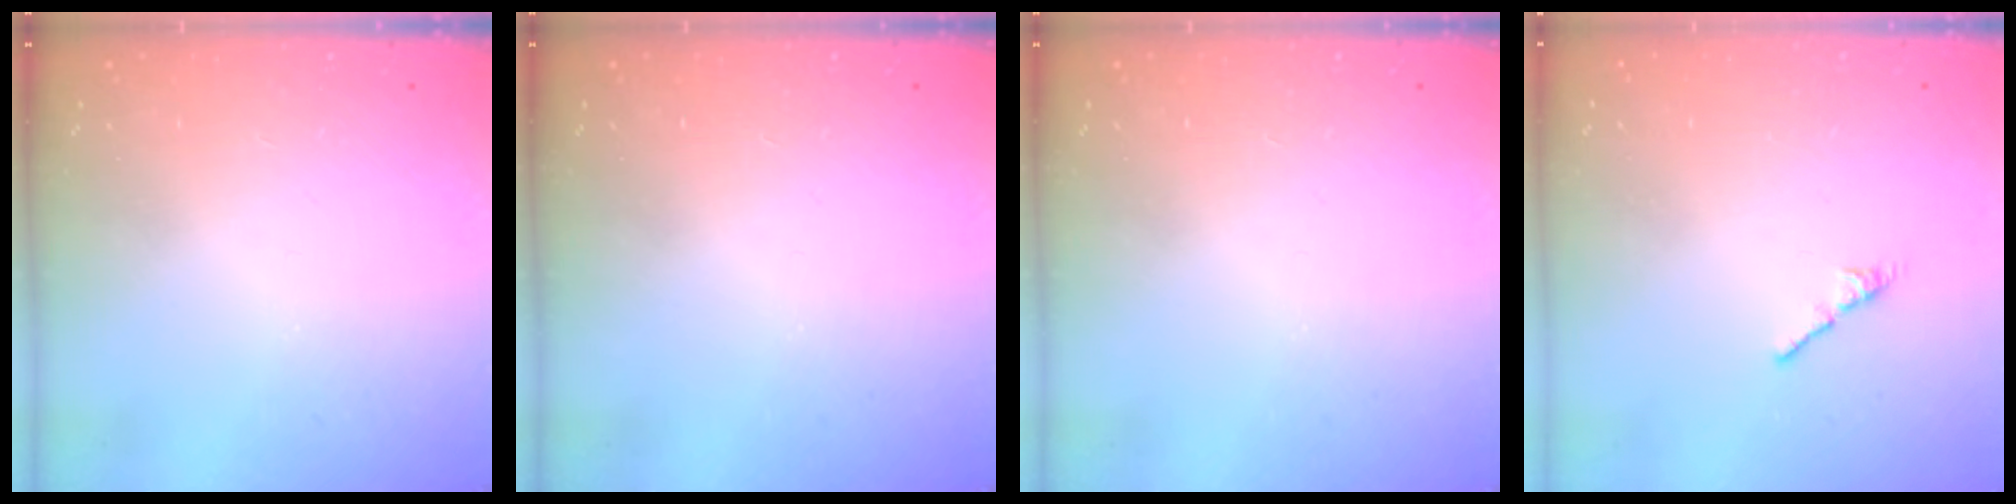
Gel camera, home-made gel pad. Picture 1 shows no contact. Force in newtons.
{"total": 0.0}
{"total": 0.0}
{"total": 2.7, "press": 2.6, "slide": 0.8}